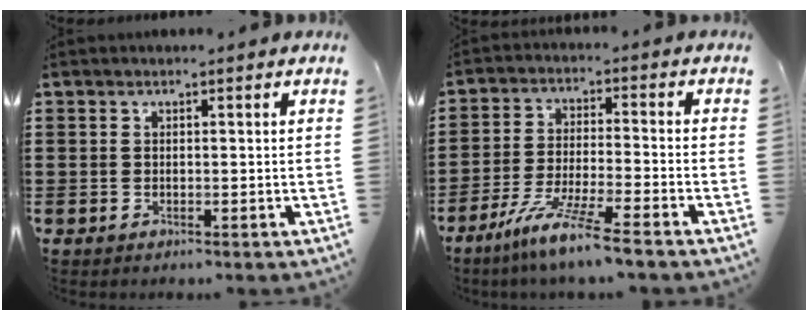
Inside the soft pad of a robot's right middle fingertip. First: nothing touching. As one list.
[{"total": 8.2, "force": [-6.6, -0.6, 4.8], "torque": [-0.099, -0.017, -0.129]}]